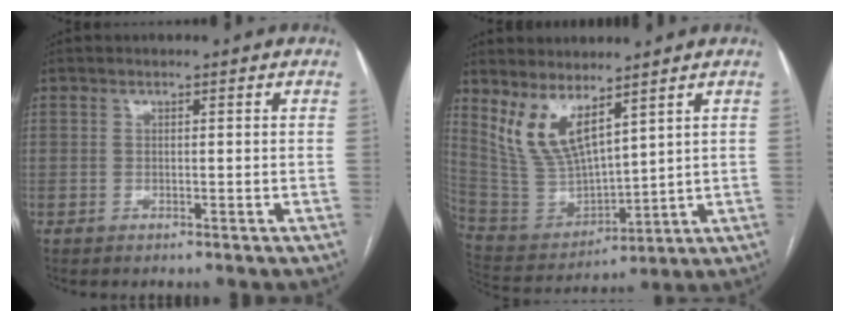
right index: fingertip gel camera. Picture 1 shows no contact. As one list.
[{"total": 9.9, "force": [6.6, 3.2, 6.7], "torque": [-0.147, -0.007, 0.156]}]